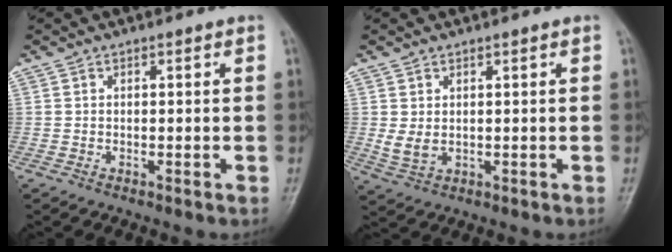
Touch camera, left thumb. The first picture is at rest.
{"total": 3.0, "force": [0.5, 2.0, 2.2], "torque": [-0.041, -0.007, 0.018]}